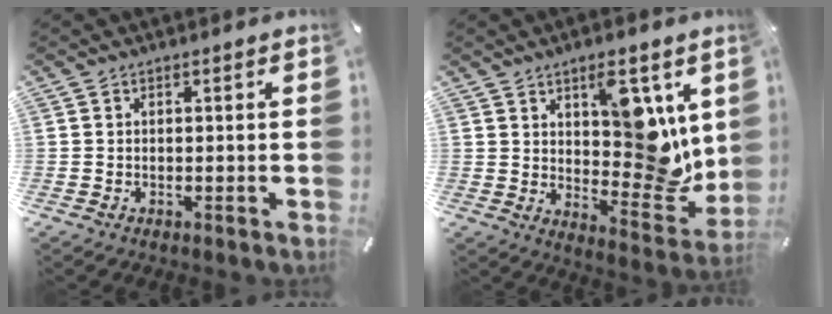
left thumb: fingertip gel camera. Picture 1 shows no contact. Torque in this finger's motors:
{"motor_torque": [2.49, 2.52, 1.82, -0.61, 0.14]}